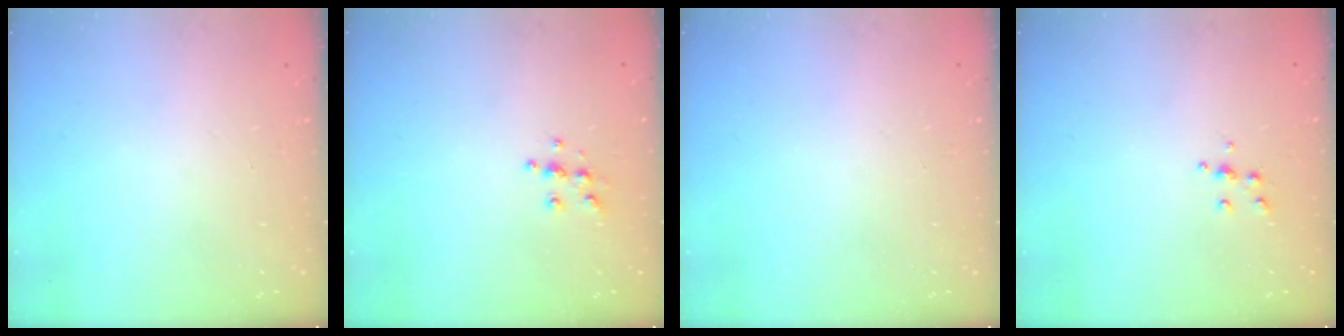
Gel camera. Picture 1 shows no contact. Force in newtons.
{"total": 5.9, "press": 5.9, "slide": 0.6}
{"total": 0.0}
{"total": 5.0, "press": 5.0, "slide": 0.6}